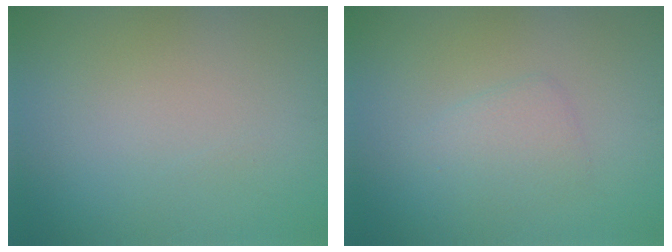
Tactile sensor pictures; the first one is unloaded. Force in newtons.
{"total": 1.9, "press": 1.9, "slide": 0.0}